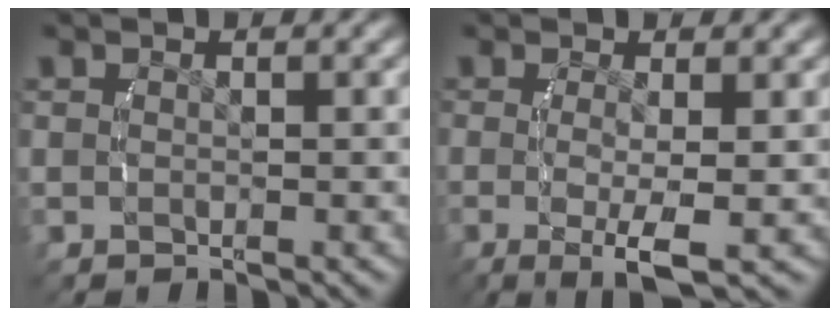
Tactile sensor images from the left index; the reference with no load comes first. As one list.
[{"total": 5.0, "force": [-1.8, 1.4, 4.4], "torque": [-0.090, -0.033, -0.015]}]